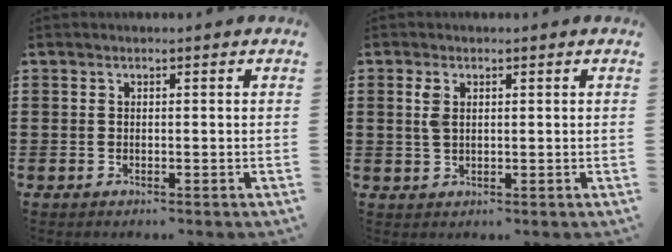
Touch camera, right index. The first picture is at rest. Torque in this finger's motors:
{"motor_torque": [-0.05, 0.07, 0.07, 0.02]}